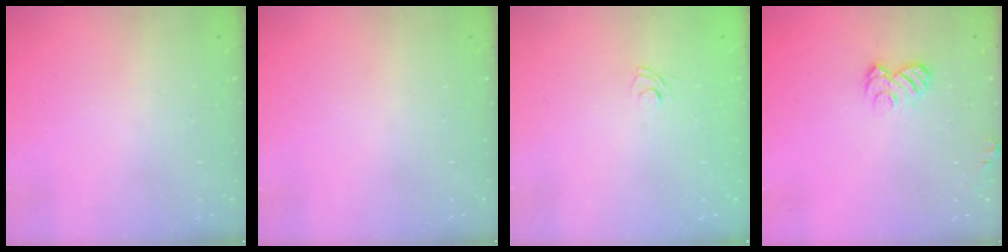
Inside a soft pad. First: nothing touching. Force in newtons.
{"total": 0.0}
{"total": 5.4, "press": 5.3, "slide": 1.2}
{"total": 5.6, "press": 5.6, "slide": 0.4}